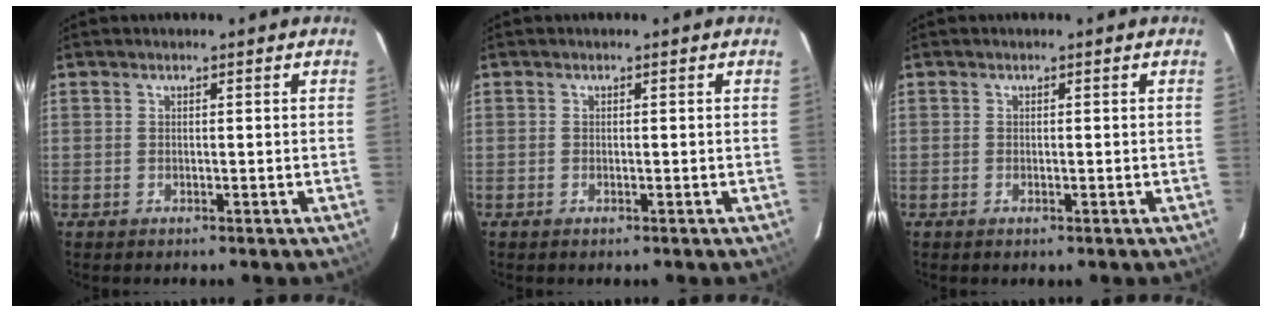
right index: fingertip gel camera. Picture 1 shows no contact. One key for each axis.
{"total": 0.5, "fx": -0.3, "fy": 0.3, "fz": 0.3, "tx": -0.005, "ty": -0.001, "tz": -0.007}
{"total": 0.7, "fx": -0.4, "fy": 0.4, "fz": 0.4, "tx": -0.007, "ty": -0.002, "tz": -0.007}